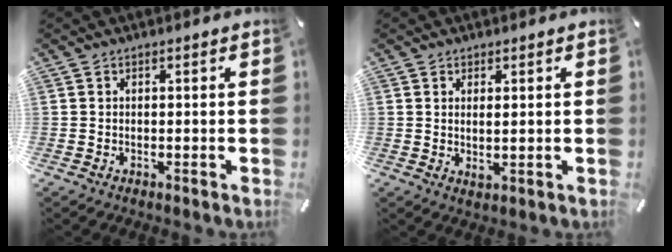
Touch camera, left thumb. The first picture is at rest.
{"total": 1.9, "force": [1.0, 0.4, 1.5], "torque": [-0.037, -0.003, 0.015]}